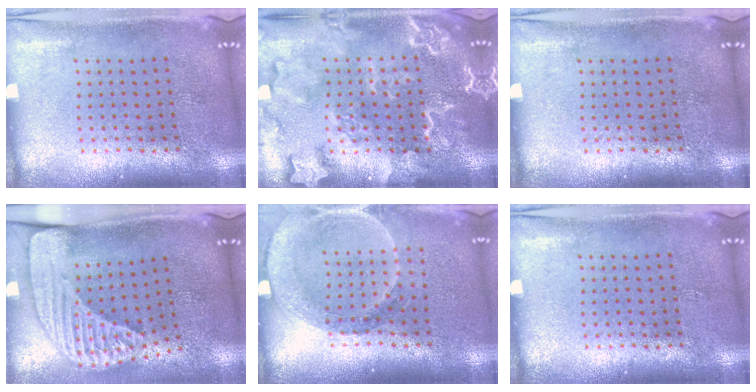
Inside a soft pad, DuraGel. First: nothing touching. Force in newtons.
{"total": 4.7, "press": 4.7, "slide": 0.7}
{"total": 0.0}
{"total": 2.5, "press": 1.7, "slide": 1.8}
{"total": 1.5, "press": 1.5, "slide": 0.3}
{"total": 0.0}